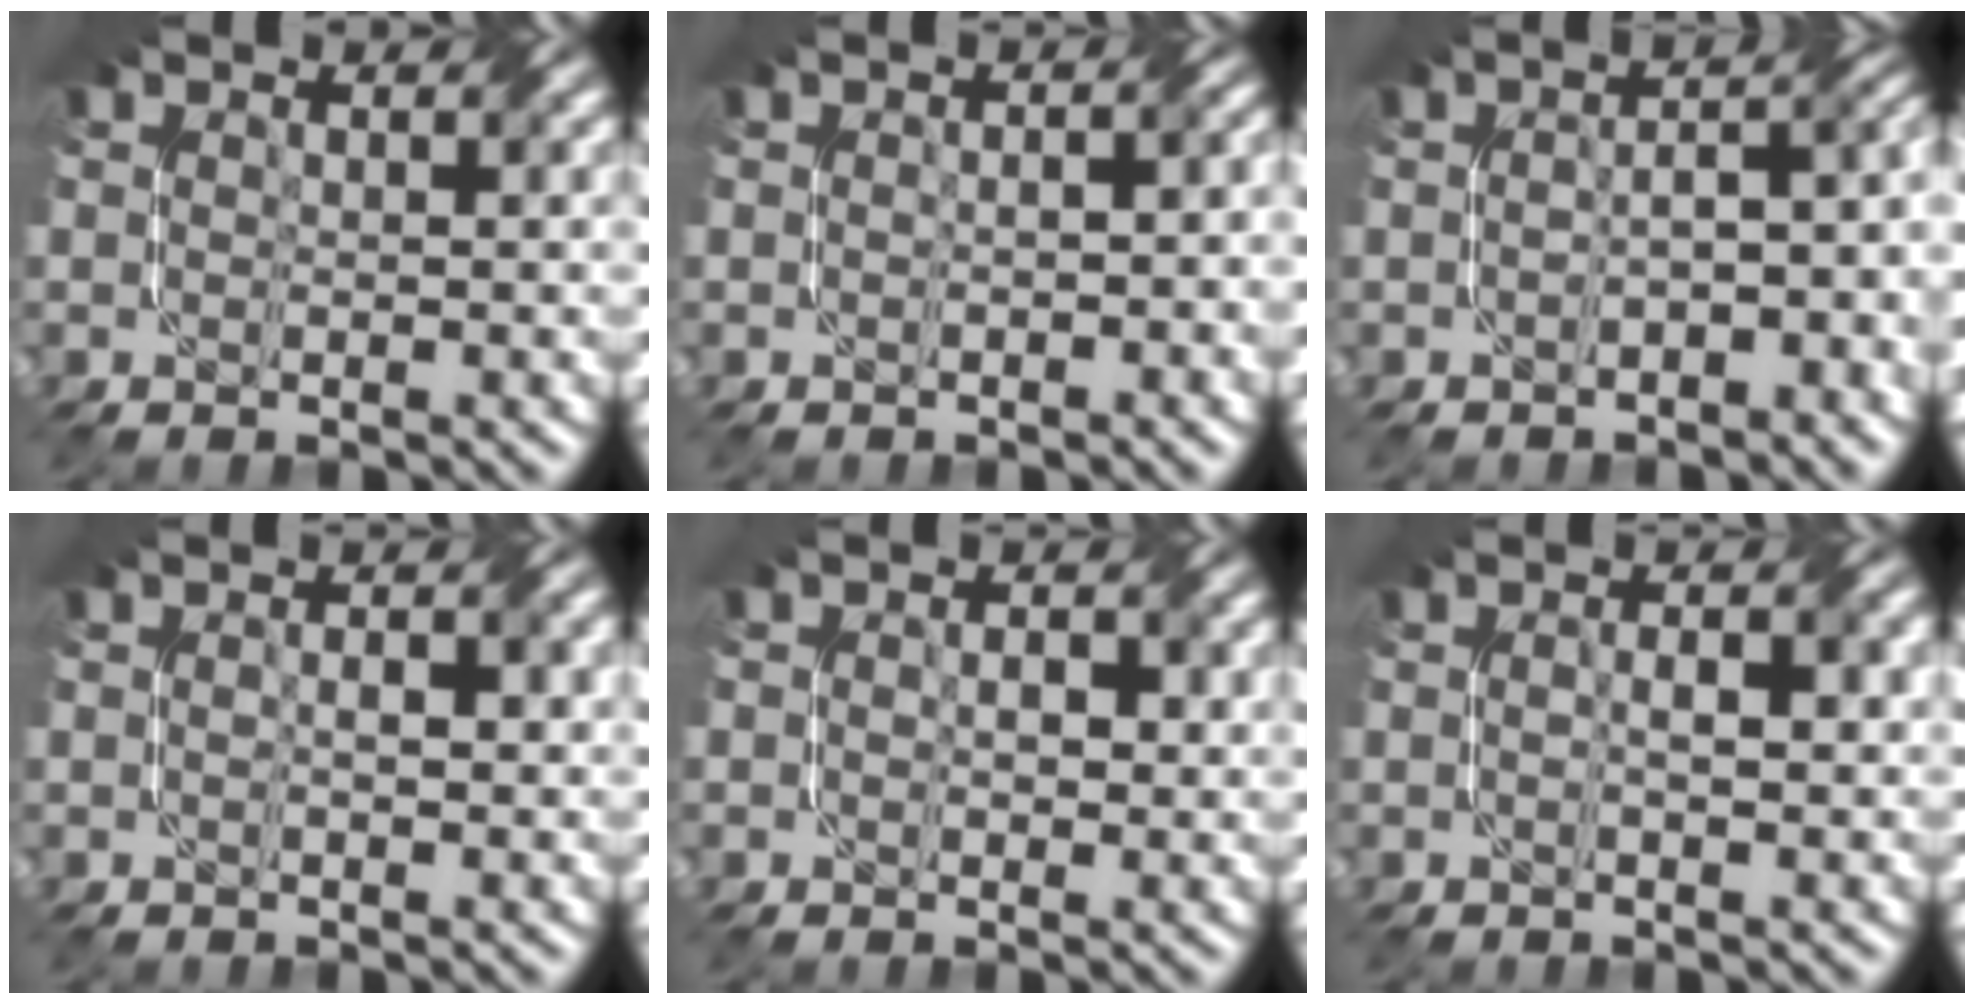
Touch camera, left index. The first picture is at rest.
{"total": 2.3, "force": [-0.3, 1.0, 2.0], "torque": [-0.027, -0.001, 0.000]}
{"total": 5.7, "force": [-1.7, 2.5, 4.8], "torque": [-0.055, 0.007, -0.025]}
{"total": 1.5, "force": [0.0, 0.4, 1.4], "torque": [-0.024, 0.004, 0.000]}
{"total": 1.6, "force": [-0.1, 1.0, 1.2], "torque": [-0.018, 0.000, -0.003]}
{"total": 2.1, "force": [0.0, 0.6, 2.1], "torque": [-0.030, 0.000, -0.003]}